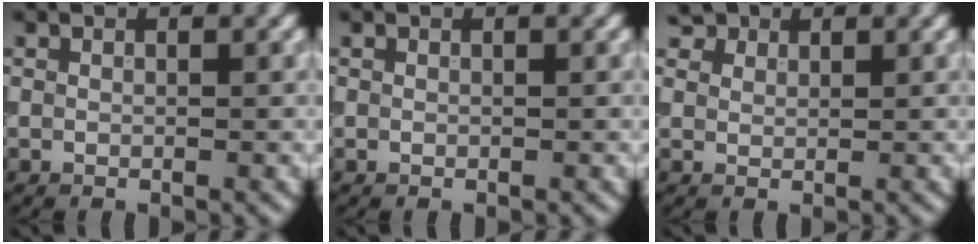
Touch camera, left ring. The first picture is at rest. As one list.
[{"total": 0.0}, {"total": 2.9, "force": [2.1, 1.7, 1.0], "torque": [-0.030, 0.002, 0.036]}]